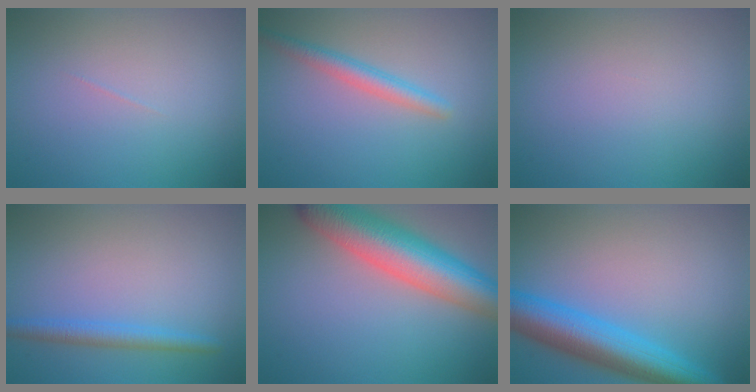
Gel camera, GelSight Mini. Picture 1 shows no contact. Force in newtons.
{"total": 2.4, "press": 2.4, "slide": 0.1}
{"total": 0.0}
{"total": 2.2, "press": 2.2, "slide": 0.2}
{"total": 9.3, "press": 9.3, "slide": 0.5}
{"total": 7.3, "press": 7.3, "slide": 0.4}